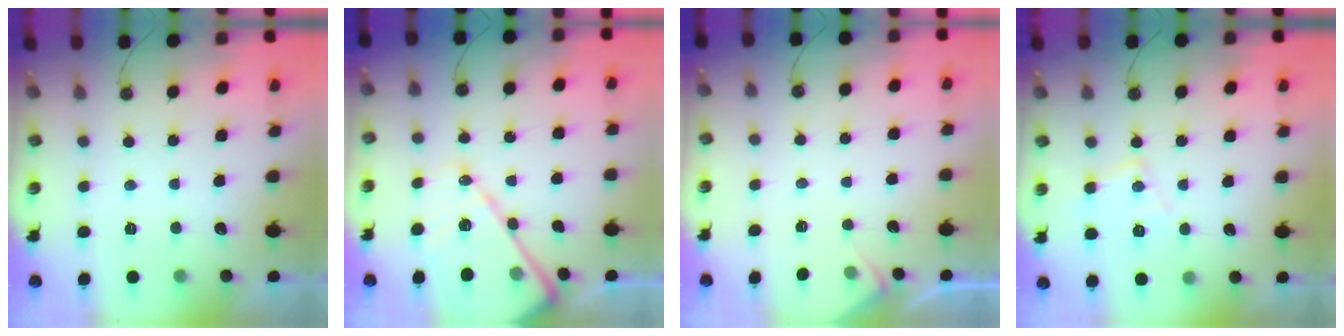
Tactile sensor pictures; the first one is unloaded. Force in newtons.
{"total": 15.9, "press": 15.8, "slide": 1.9}
{"total": 4.0, "press": 4.0, "slide": 0.4}
{"total": 9.3, "press": 9.3, "slide": 0.6}